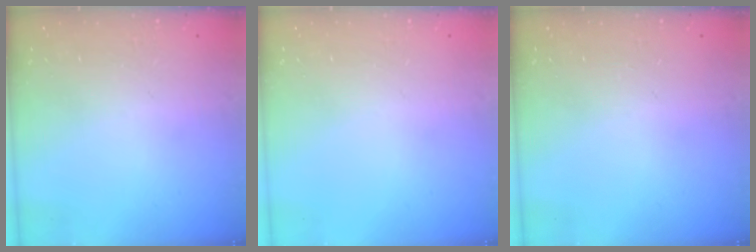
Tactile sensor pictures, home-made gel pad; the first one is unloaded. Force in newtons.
{"total": 0.0}
{"total": 0.0}